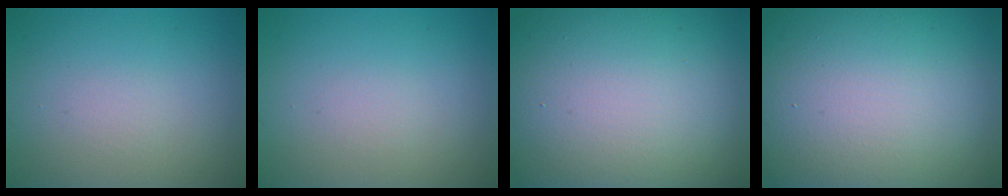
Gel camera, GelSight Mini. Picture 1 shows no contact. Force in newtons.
{"total": 0.6, "press": 0.6, "slide": 0.0}
{"total": 22.1, "press": 22.1, "slide": 1.2}
{"total": 24.8, "press": 24.8, "slide": 0.9}